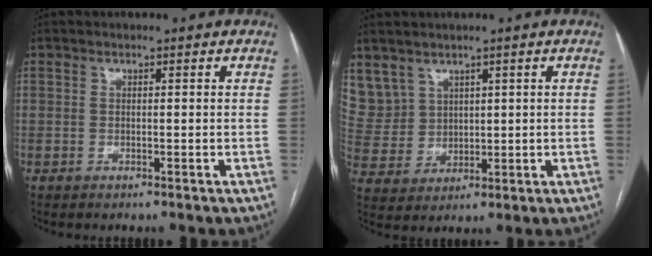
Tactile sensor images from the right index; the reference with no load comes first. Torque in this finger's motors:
{"motor_torque": [-0.07, 0.21, 0.04, 0.05]}